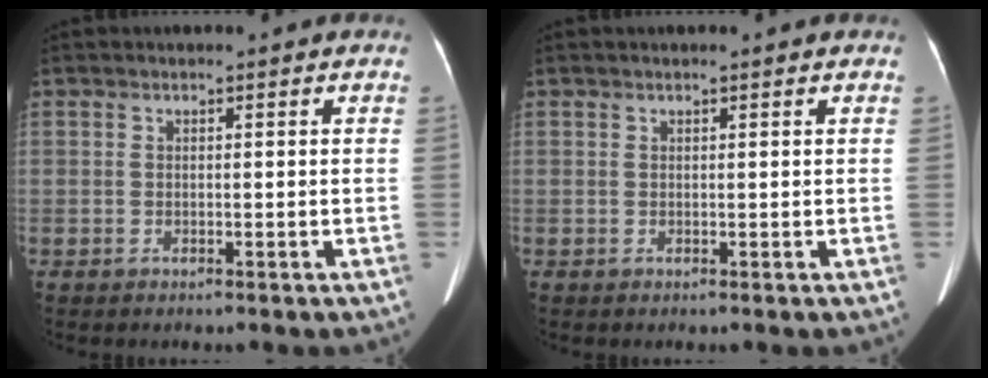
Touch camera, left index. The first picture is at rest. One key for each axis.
{"total": 0.7, "fx": 0.6, "fy": 0.0, "fz": 0.3, "tx": -0.005, "ty": 0.011, "tz": 0.008}